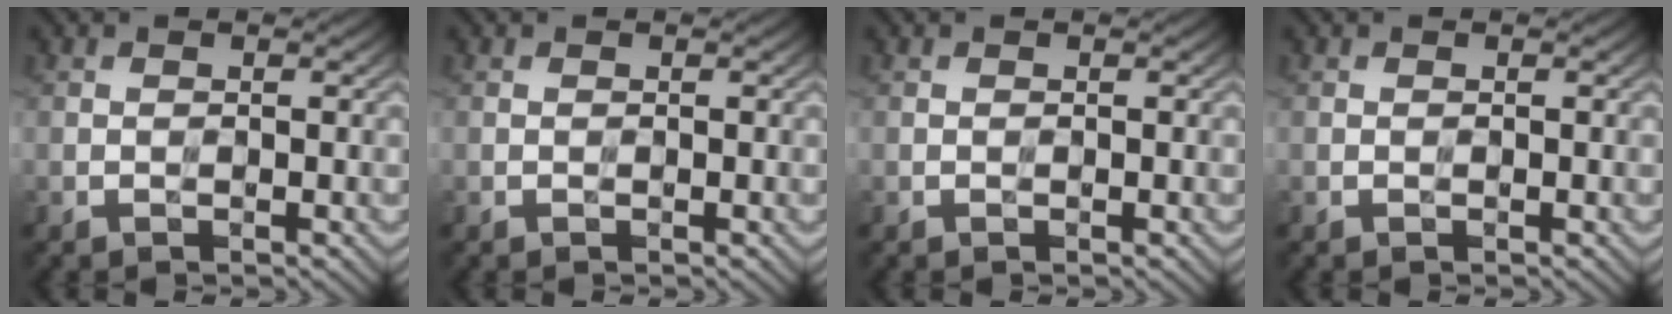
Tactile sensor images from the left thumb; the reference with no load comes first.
{"total": 0.0}
{"total": 3.2, "force": [2.3, -1.4, -1.8], "torque": [0.034, 0.006, 0.028]}
{"total": 0.0}